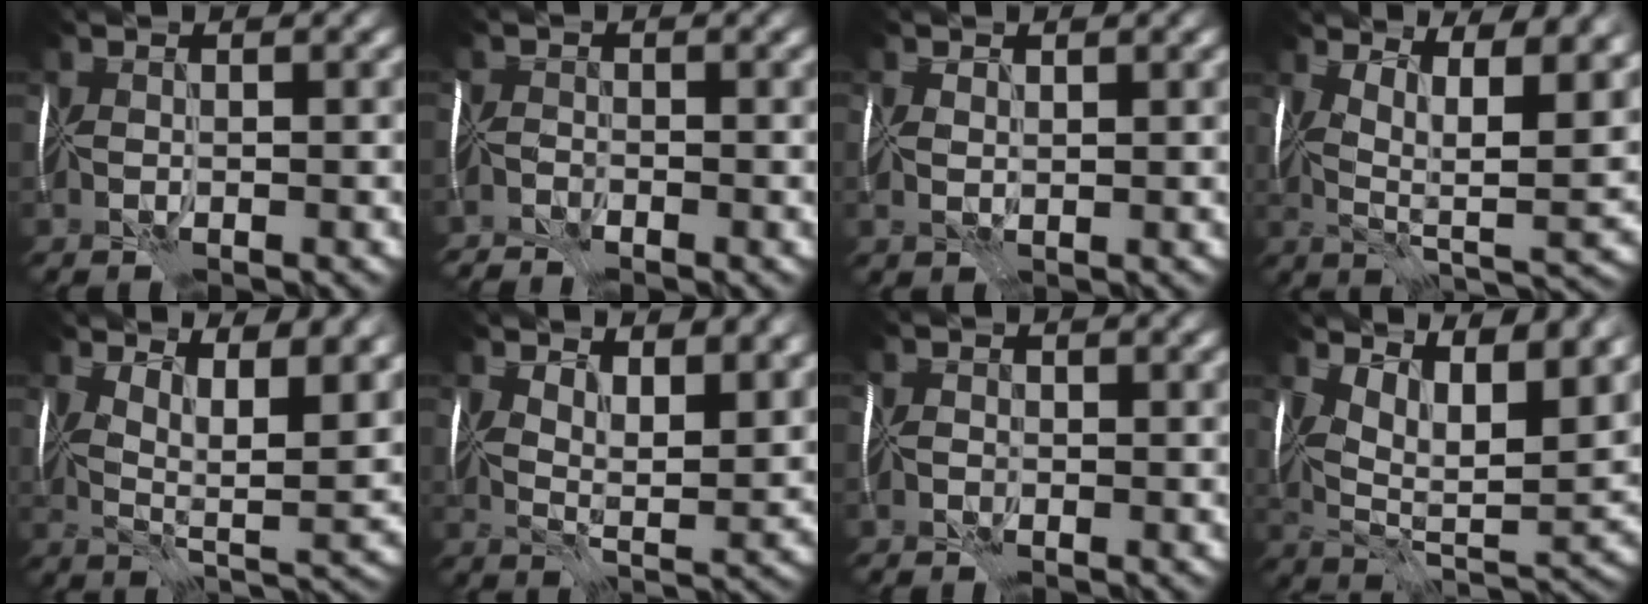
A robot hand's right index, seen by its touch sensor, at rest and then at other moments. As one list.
[{"total": 2.5, "force": [-2.5, -0.1, 0.2], "torque": [-0.005, -0.006, -0.053]}, {"total": 1.6, "force": [1.0, 1.0, 0.6], "torque": [-0.013, 0.006, 0.018]}, {"total": 10.1, "force": [4.8, 3.4, 8.2], "torque": [-0.126, -0.006, 0.083]}, {"total": 8.8, "force": [5.1, 2.6, 6.6], "torque": [-0.097, -0.001, 0.084]}, {"total": 6.8, "force": [4.8, 2.3, 4.3], "torque": [-0.061, 0.000, 0.079]}, {"total": 0.7, "force": [-0.6, 0.2, 0.0], "torque": [0.002, 0.002, -0.015]}, {"total": 11.6, "force": [6.8, 4.4, 8.3], "torque": [-0.120, 0.005, 0.104]}]